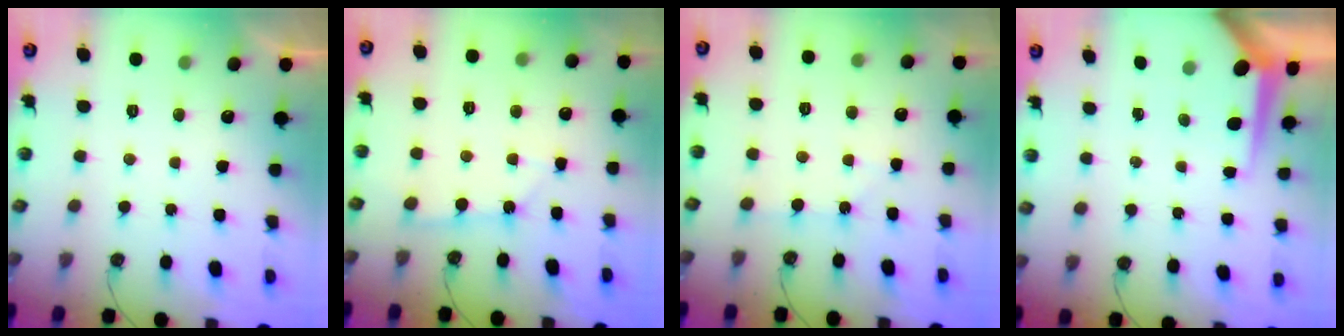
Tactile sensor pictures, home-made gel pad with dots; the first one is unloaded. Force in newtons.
{"total": 2.6, "press": 2.6, "slide": 0.2}
{"total": 1.6, "press": 1.6, "slide": 0.3}
{"total": 5.7, "press": 5.7, "slide": 0.5}